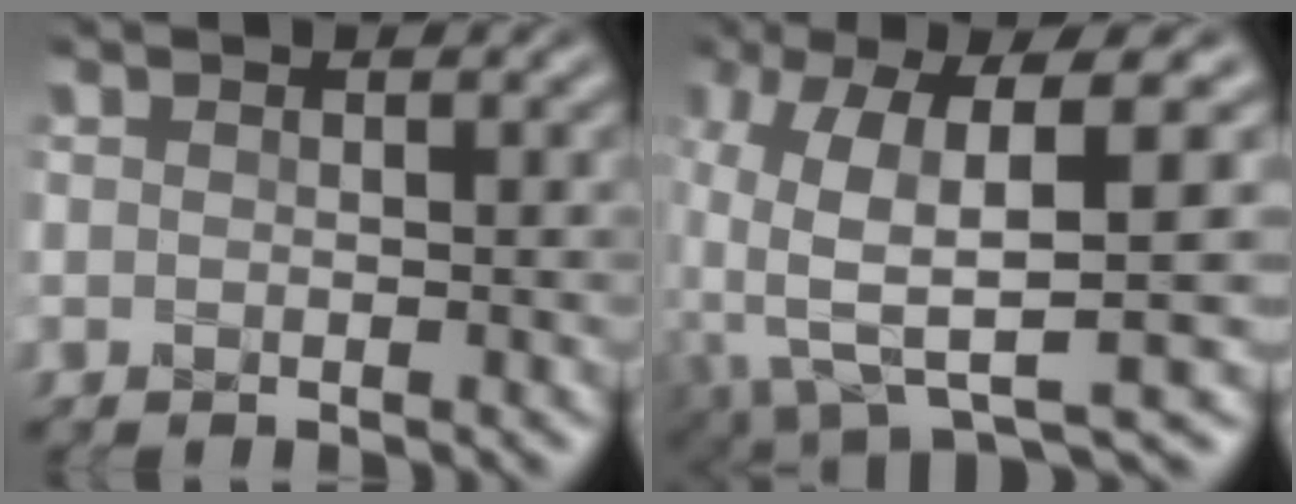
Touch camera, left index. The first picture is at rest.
{"total": 9.0, "force": [-0.7, 2.8, 8.5], "torque": [-0.173, -0.008, -0.013]}